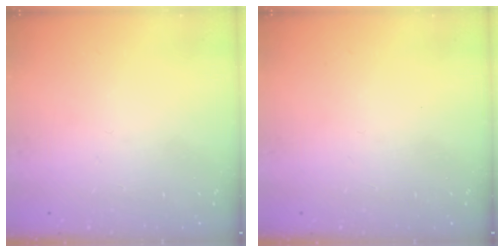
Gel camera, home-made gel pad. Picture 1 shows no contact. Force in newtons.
{"total": 0.0}